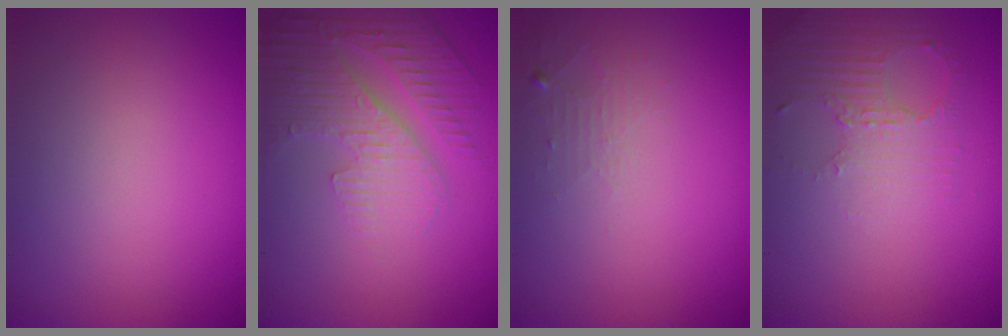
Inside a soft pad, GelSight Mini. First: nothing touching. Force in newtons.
{"total": 4.8, "press": 3.6, "slide": 3.1}
{"total": 1.3, "press": 1.3, "slide": 0.2}
{"total": 2.6, "press": 1.9, "slide": 1.9}